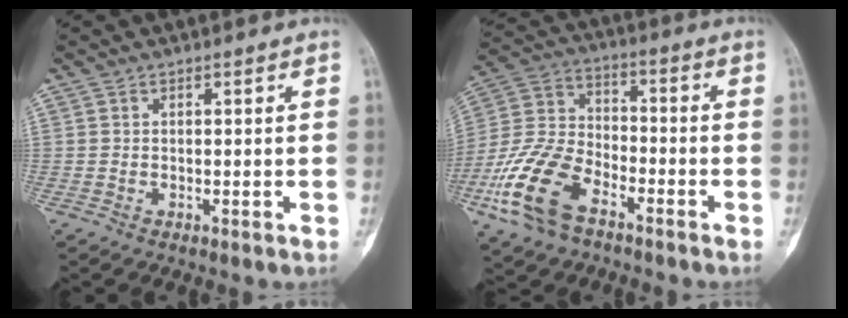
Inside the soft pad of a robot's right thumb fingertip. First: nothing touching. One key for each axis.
{"total": 16.3, "fx": -8.3, "fy": 9.0, "fz": 10.8, "tx": -0.229, "ty": 0.036, "tz": -0.168}